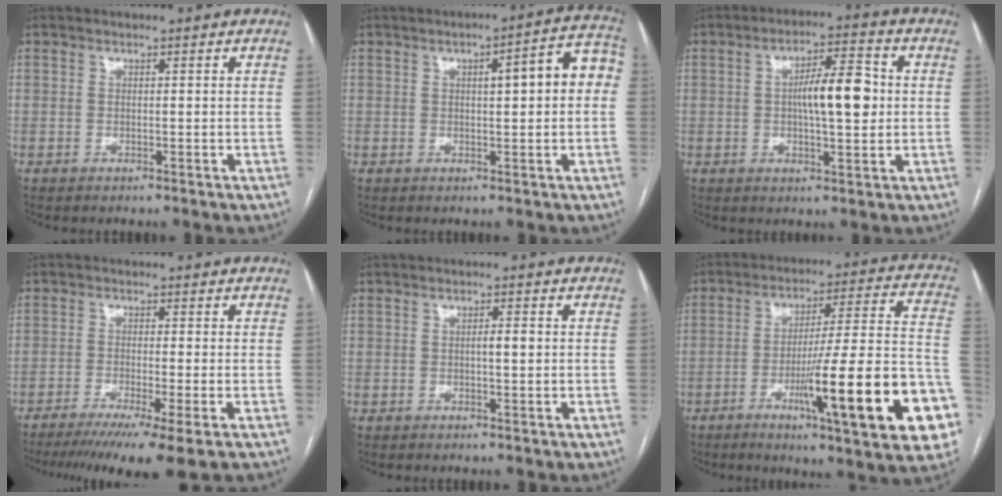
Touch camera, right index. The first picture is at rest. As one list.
[{"total": 8.3, "force": [1.0, 1.7, 8.1], "torque": [-0.101, 0.032, 0.009]}, {"total": 9.0, "force": [0.5, 2.3, 8.7], "torque": [-0.144, 0.016, 0.007]}, {"total": 11.2, "force": [-7.9, -0.4, 7.8], "torque": [-0.118, -0.024, -0.124]}, {"total": 1.7, "force": [0.0, 0.2, 1.7], "torque": [-0.028, 0.003, 0.000]}, {"total": 23.7, "force": [-8.6, 1.6, 22.0], "torque": [-0.260, -0.002, -0.122]}]